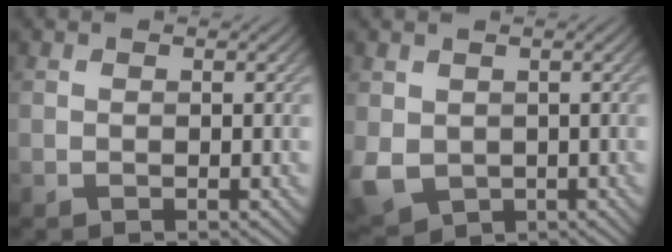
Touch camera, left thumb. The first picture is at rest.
{"total": 4.7, "force": [0.0, 3.9, 2.6], "torque": [-0.083, -0.022, 0.001]}